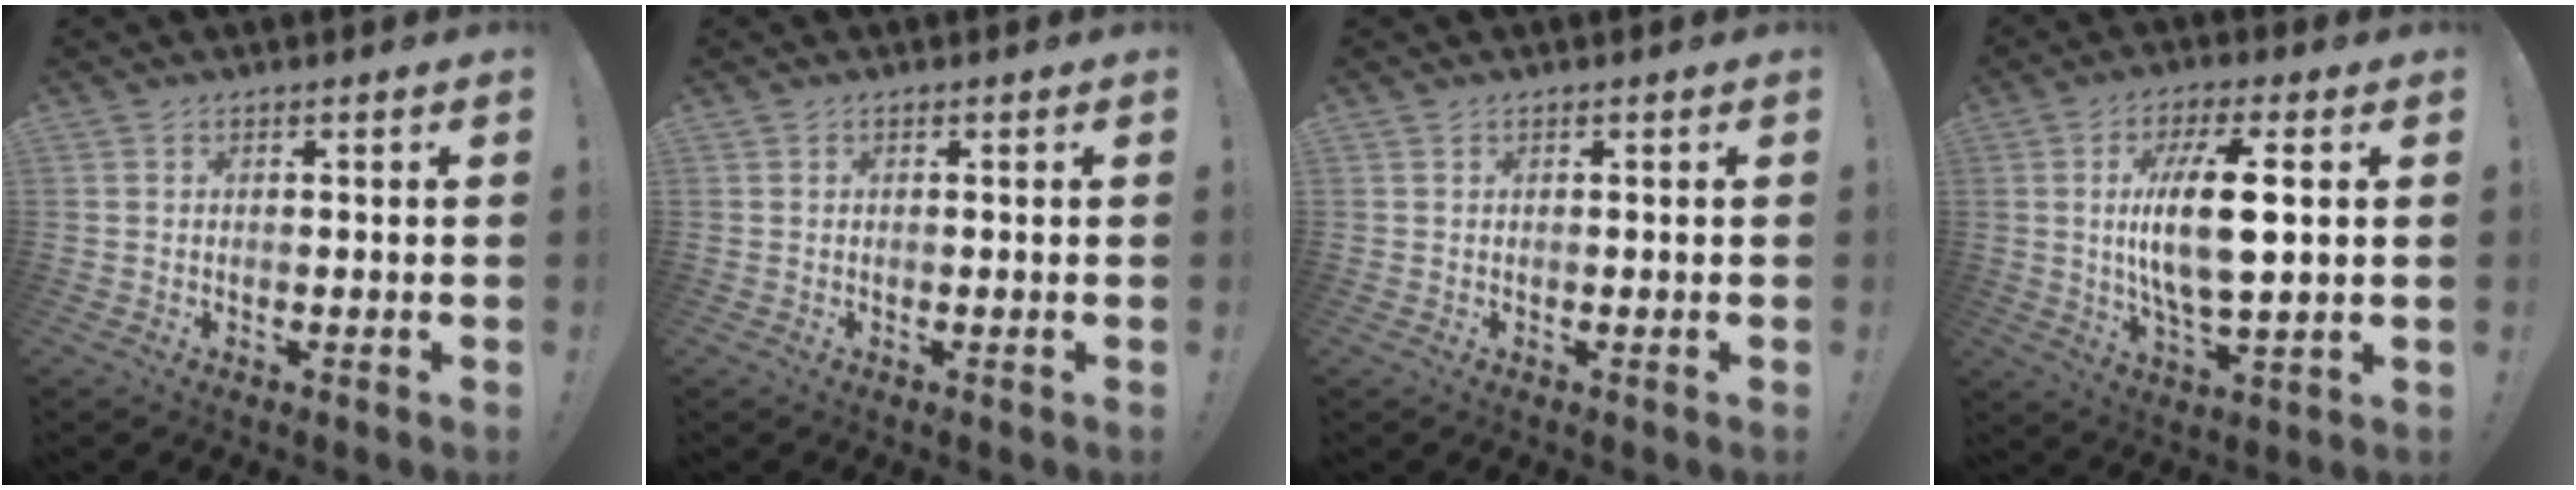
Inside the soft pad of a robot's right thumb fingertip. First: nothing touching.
{"total": 0.0}
{"total": 0.0}
{"total": 15.0, "force": [1.7, 4.5, 14.2], "torque": [-0.275, -0.015, 0.013]}